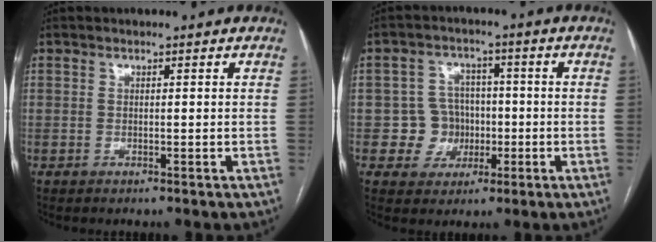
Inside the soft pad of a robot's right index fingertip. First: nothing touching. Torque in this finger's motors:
{"motor_torque": [0.82, -0.12, 0.27, -0.01]}